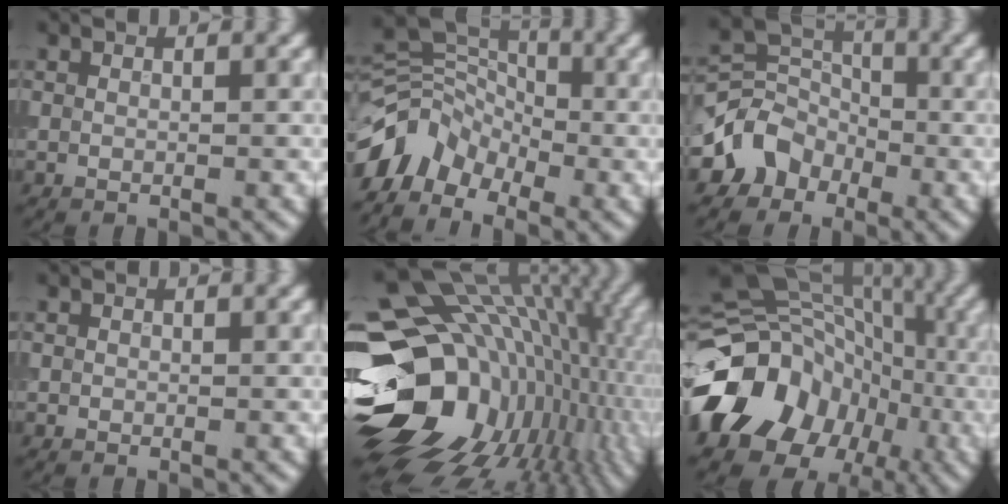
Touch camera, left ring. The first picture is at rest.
{"total": 4.7, "force": [-3.0, 3.1, 1.7], "torque": [-0.020, 0.003, -0.073]}
{"total": 4.1, "force": [-2.0, 3.4, 1.1], "torque": [-0.010, 0.007, -0.049]}
{"total": 0.0}
{"total": 19.4, "force": [-1.3, 14.1, 13.2], "torque": [-0.218, -0.026, 0.016]}
{"total": 14.5, "force": [-5.5, 11.6, 6.6], "torque": [-0.139, 0.003, -0.101]}